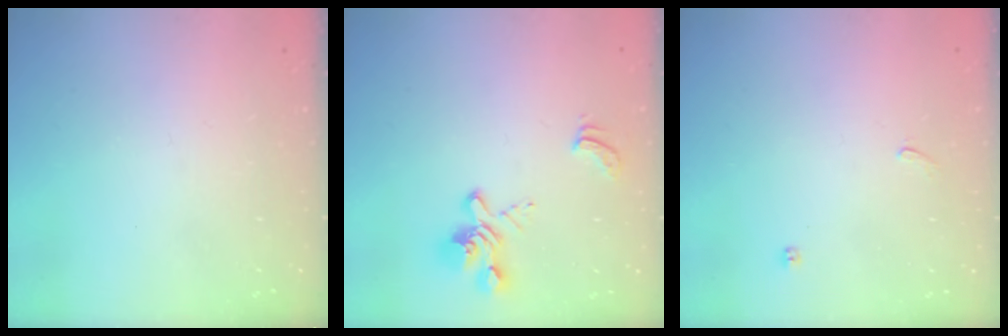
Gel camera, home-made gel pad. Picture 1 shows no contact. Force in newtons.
{"total": 4.0, "press": 3.7, "slide": 1.6}
{"total": 1.9, "press": 1.6, "slide": 1.0}